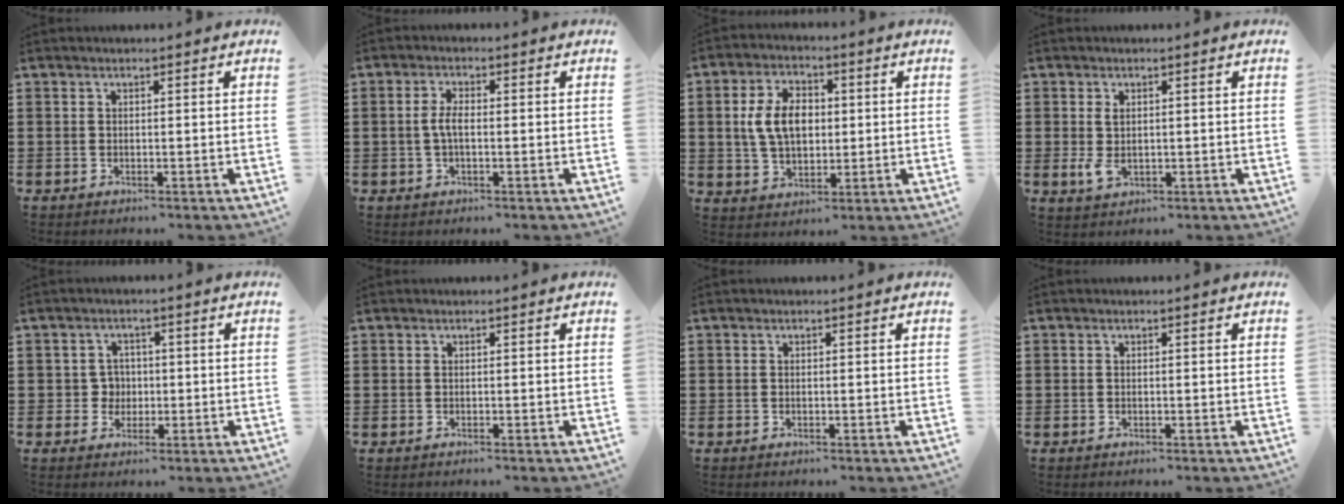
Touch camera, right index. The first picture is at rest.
{"total": 3.1, "force": [-0.3, 1.1, 2.9], "torque": [-0.068, -0.003, -0.011]}
{"total": 8.0, "force": [0.8, 5.2, 6.1], "torque": [-0.140, 0.008, 0.006]}
{"total": 2.6, "force": [0.0, 1.4, 2.2], "torque": [-0.051, -0.003, 0.000]}
{"total": 3.0, "force": [-0.3, 2.8, 1.1], "torque": [-0.031, 0.007, -0.009]}
{"total": 0.0}
{"total": 0.0}
{"total": 0.0}